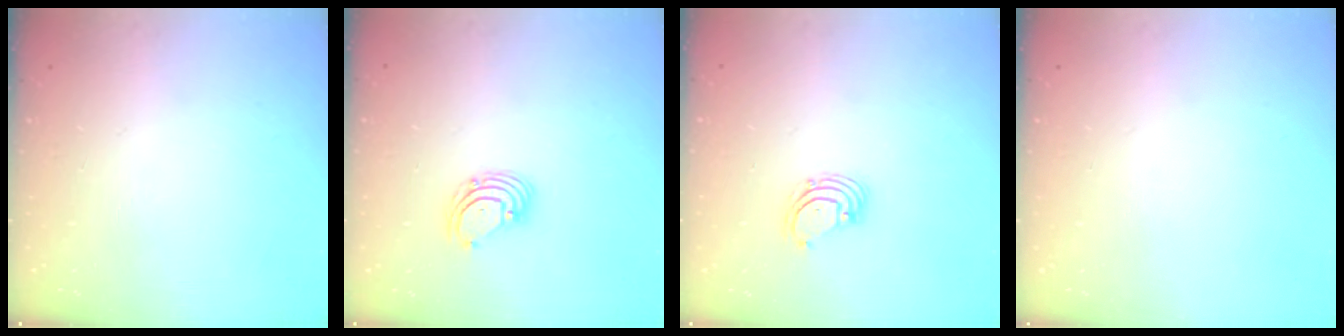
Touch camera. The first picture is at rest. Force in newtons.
{"total": 2.7, "press": 2.7, "slide": 0.3}
{"total": 1.8, "press": 1.8, "slide": 0.2}
{"total": 0.0}